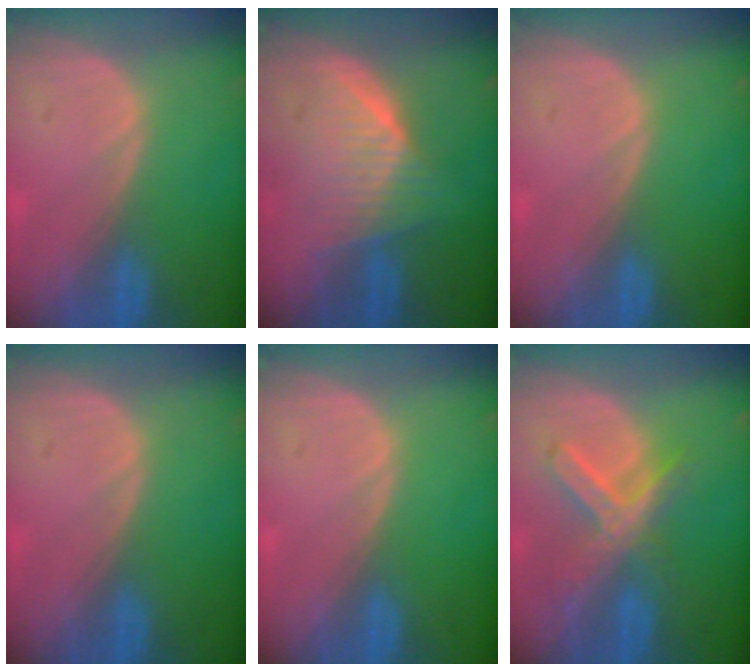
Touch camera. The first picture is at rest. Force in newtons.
{"total": 6.3, "press": 6.2, "slide": 1.5}
{"total": 0.0}
{"total": 0.0}
{"total": 0.0}
{"total": 7.4, "press": 6.2, "slide": 4.0}